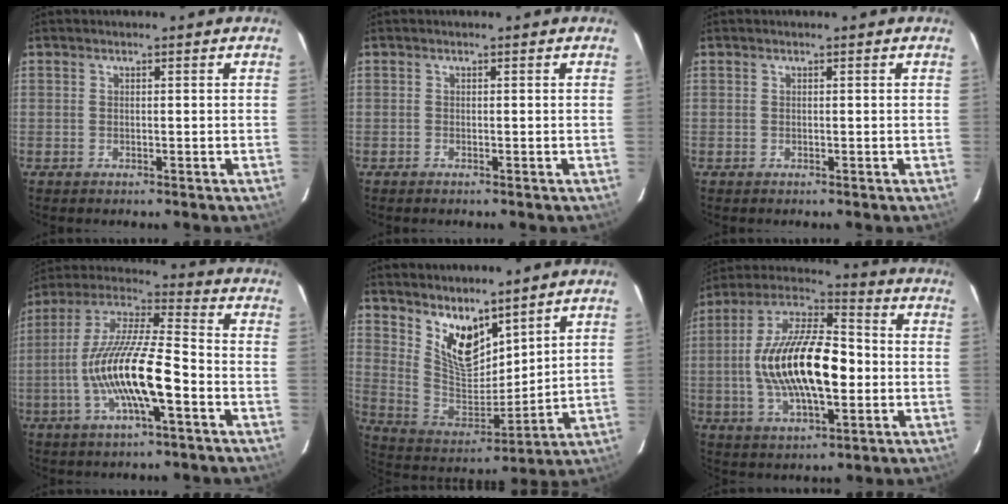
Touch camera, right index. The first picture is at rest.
{"total": 0.0}
{"total": 0.0}
{"total": 16.6, "force": [-5.1, 3.3, 15.5], "torque": [-0.303, -0.004, -0.102]}
{"total": 12.4, "force": [8.7, 5.5, 6.8], "torque": [-0.129, -0.009, 0.177]}
{"total": 20.0, "force": [-1.8, 8.2, 18.1], "torque": [-0.347, 0.006, -0.036]}